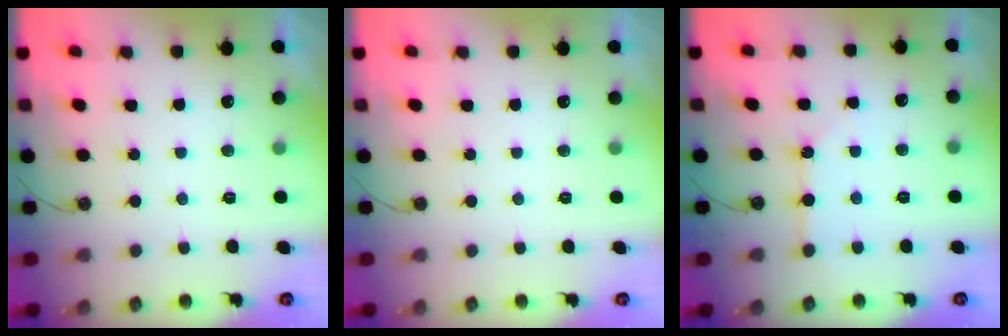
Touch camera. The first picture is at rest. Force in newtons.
{"total": 0.0}
{"total": 2.6, "press": 2.5, "slide": 0.4}